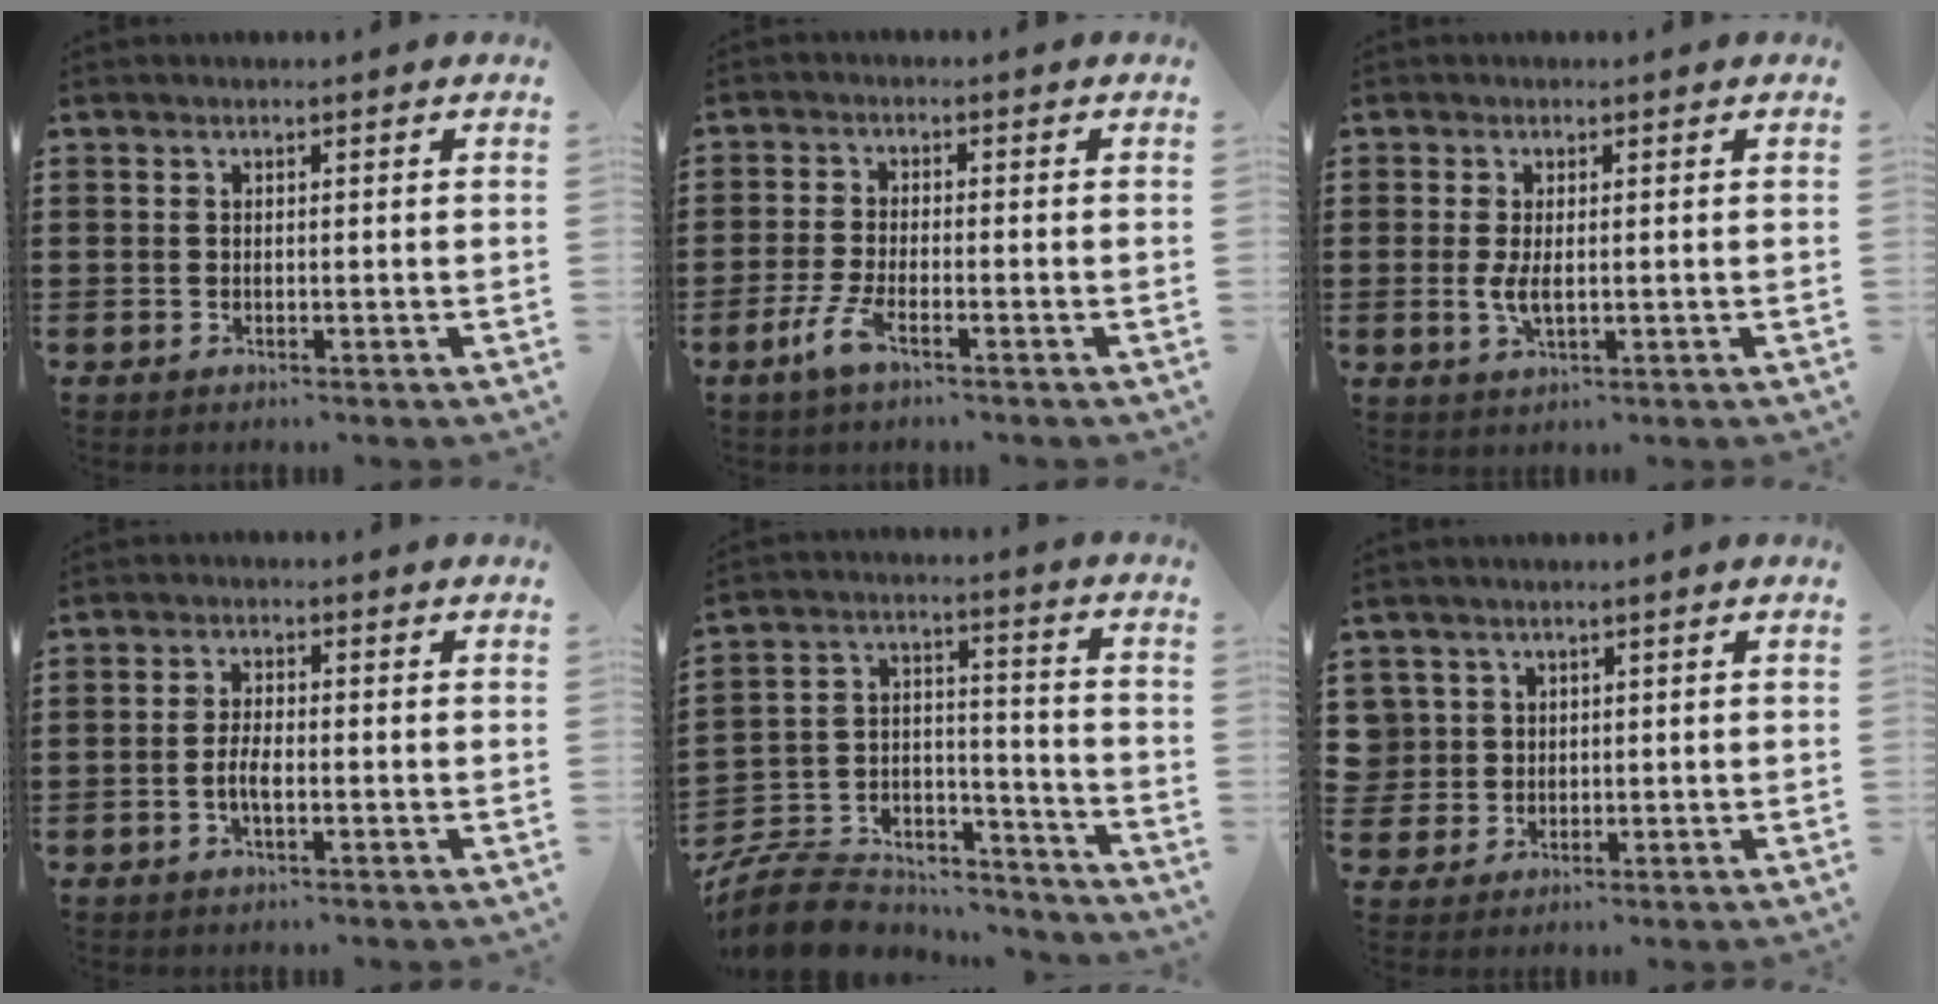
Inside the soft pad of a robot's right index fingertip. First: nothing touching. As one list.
[{"total": 4.0, "force": [-2.3, 0.7, 3.2], "torque": [-0.089, -0.014, -0.052]}, {"total": 3.2, "force": [0.0, 1.0, 3.0], "torque": [-0.065, -0.005, -0.002]}, {"total": 3.1, "force": [-1.0, 1.1, 2.7], "torque": [-0.064, -0.003, -0.022]}, {"total": 9.5, "force": [-8.6, 3.4, 2.4], "torque": [-0.057, 0.020, -0.168]}, {"total": 3.0, "force": [0.7, 2.9, 0.1], "torque": [-0.018, 0.012, 0.011]}]